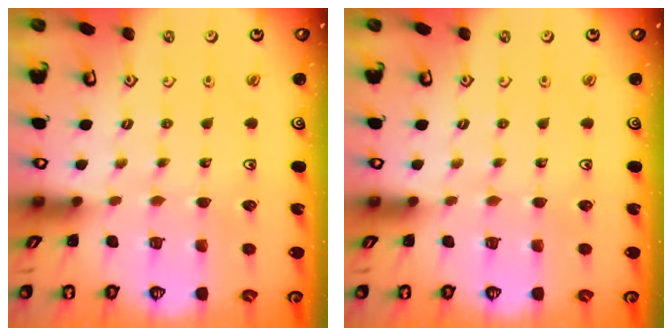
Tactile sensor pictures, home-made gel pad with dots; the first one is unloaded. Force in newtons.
{"total": 0.0}